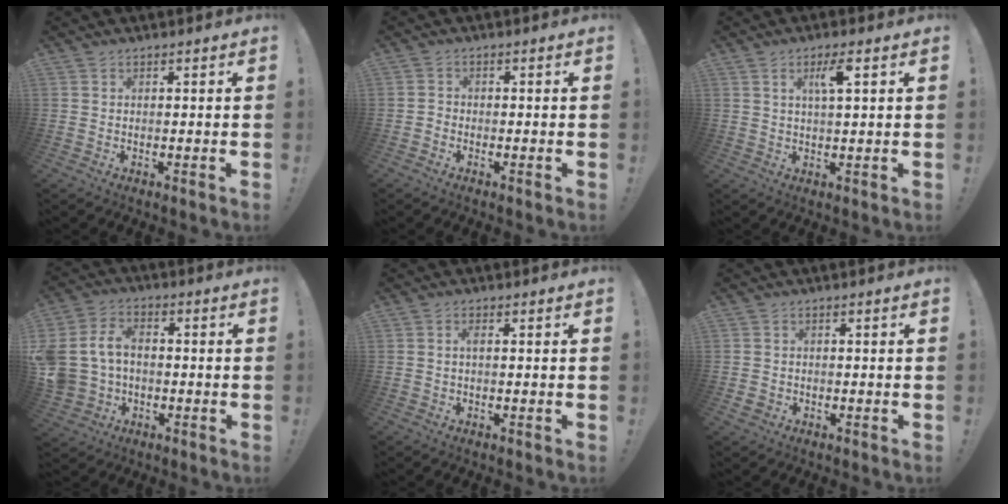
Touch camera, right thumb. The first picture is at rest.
{"total": 1.5, "force": [-1.3, 0.8, 0.5], "torque": [-0.011, 0.008, -0.023]}
{"total": 5.3, "force": [2.4, 0.6, 4.6], "torque": [-0.075, -0.004, 0.034]}
{"total": 11.6, "force": [0.7, 8.9, 7.3], "torque": [-0.161, 0.009, 0.018]}
{"total": 1.6, "force": [-0.1, 0.2, 1.5], "torque": [-0.036, 0.007, -0.001]}
{"total": 1.6, "force": [-0.7, 1.3, 0.6], "torque": [-0.014, 0.005, -0.012]}